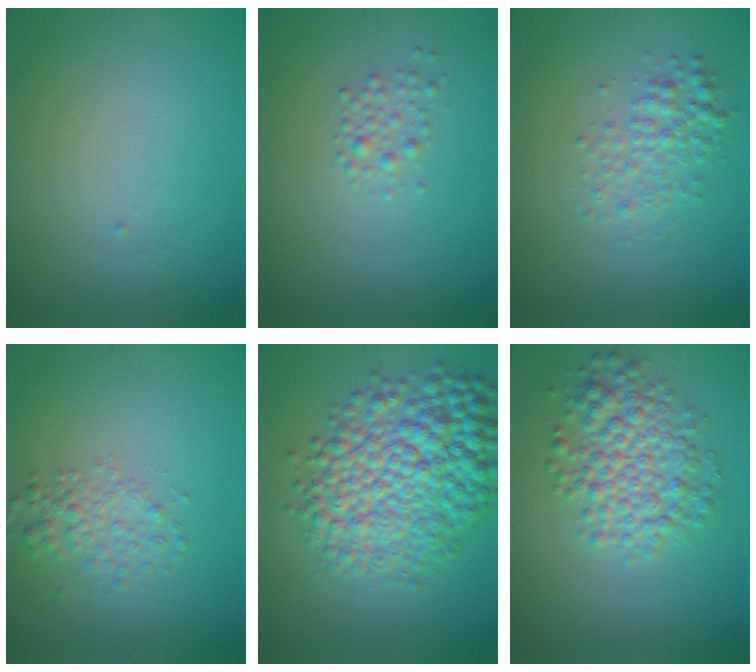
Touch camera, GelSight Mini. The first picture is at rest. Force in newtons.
{"total": 1.4, "press": 1.4, "slide": 0.0}
{"total": 2.6, "press": 2.6, "slide": 0.1}
{"total": 2.4, "press": 2.4, "slide": 0.1}
{"total": 10.1, "press": 10.1, "slide": 0.1}
{"total": 5.5, "press": 5.5, "slide": 0.1}